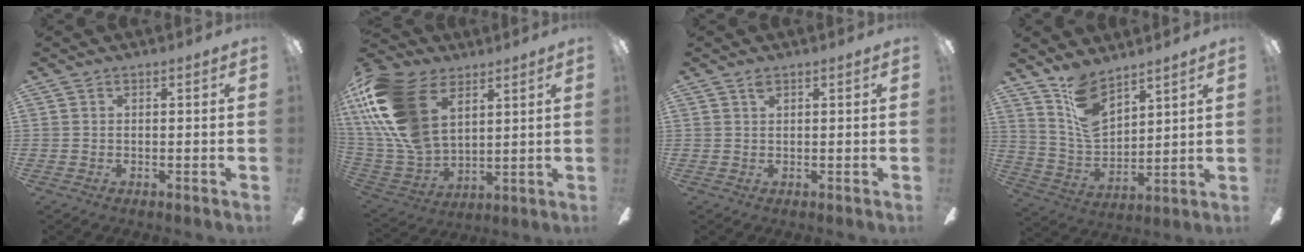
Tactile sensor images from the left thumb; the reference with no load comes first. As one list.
[{"total": 22.5, "force": [9.5, 13.7, 15.1], "torque": [-0.357, -0.031, 0.169]}, {"total": 1.1, "force": [0.8, 0.4, 0.7], "torque": [-0.017, 0.002, 0.014]}, {"total": 11.5, "force": [8.2, 5.6, 5.8], "torque": [-0.120, -0.041, 0.161]}]